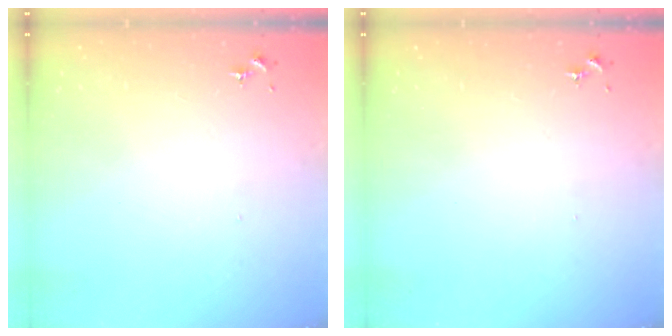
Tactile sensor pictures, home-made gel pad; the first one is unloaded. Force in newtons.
{"total": 0.0}